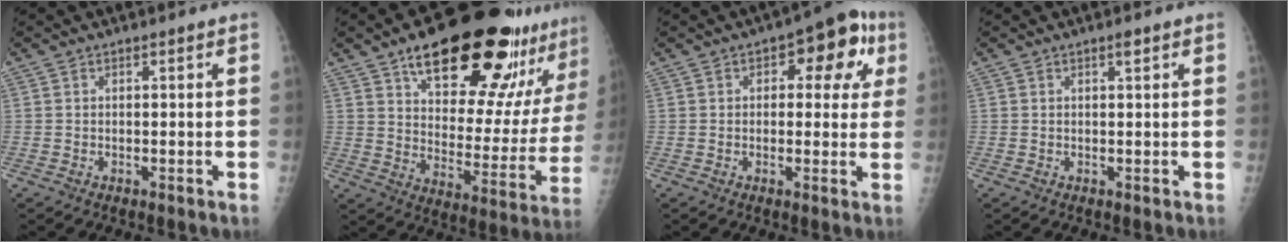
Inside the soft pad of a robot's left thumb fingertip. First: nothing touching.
{"total": 28.9, "force": [19.2, 10.5, 18.8], "torque": [-0.231, -0.074, 0.279]}
{"total": 10.6, "force": [3.3, 5.8, 8.2], "torque": [-0.052, 0.017, 0.031]}
{"total": 1.1, "force": [0.7, 0.3, 0.8], "torque": [-0.011, -0.002, 0.010]}